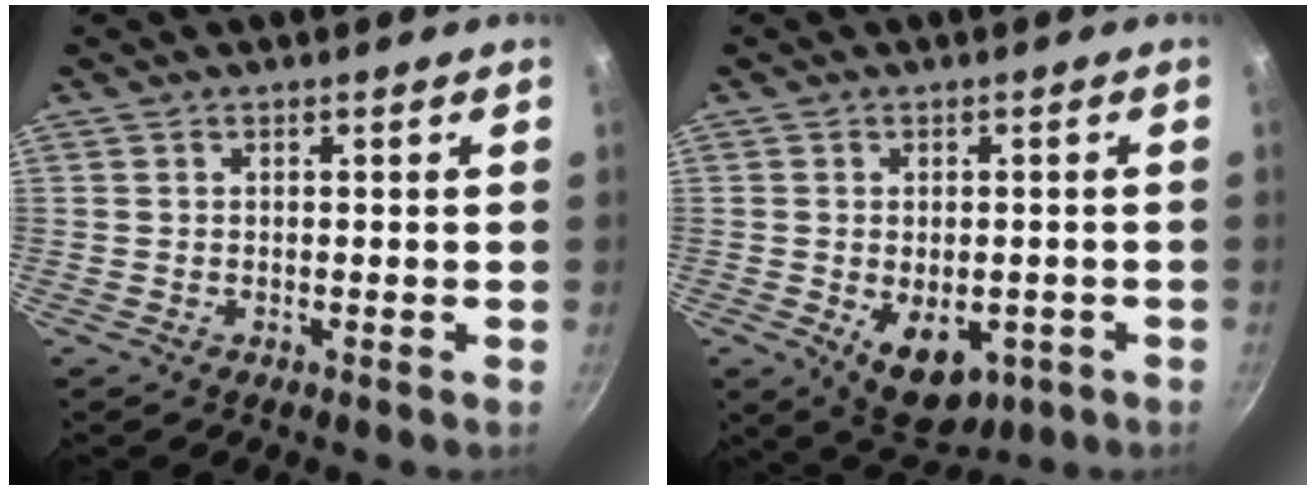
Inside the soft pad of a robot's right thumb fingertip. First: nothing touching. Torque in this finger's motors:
{"motor_torque": [-0.30, 0.52, 0.33, 0.37, 0.04]}